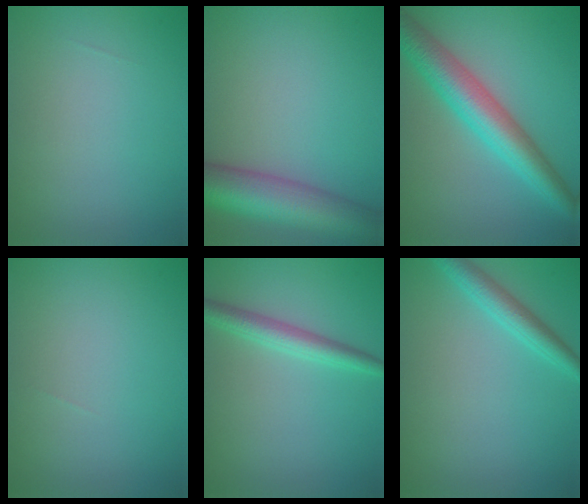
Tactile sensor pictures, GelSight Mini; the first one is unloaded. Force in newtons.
{"total": 8.4, "press": 8.4, "slide": 0.3}
{"total": 6.4, "press": 6.4, "slide": 0.2}
{"total": 0.0}
{"total": 2.7, "press": 2.7, "slide": 0.1}
{"total": 2.6, "press": 2.6, "slide": 0.2}